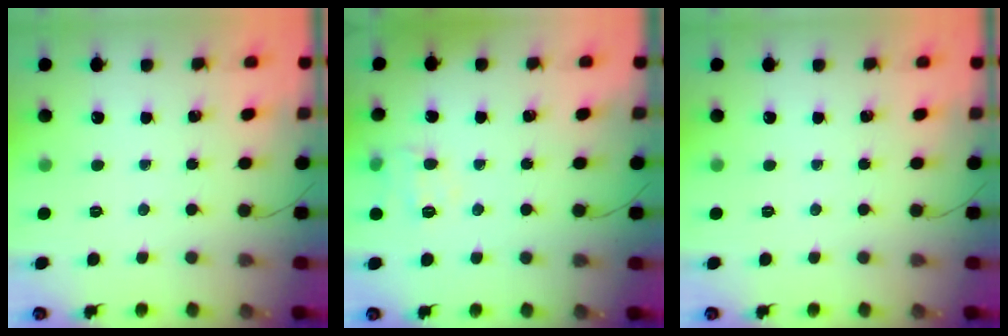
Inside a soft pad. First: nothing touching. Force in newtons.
{"total": 7.0, "press": 6.9, "slide": 0.7}
{"total": 0.0}